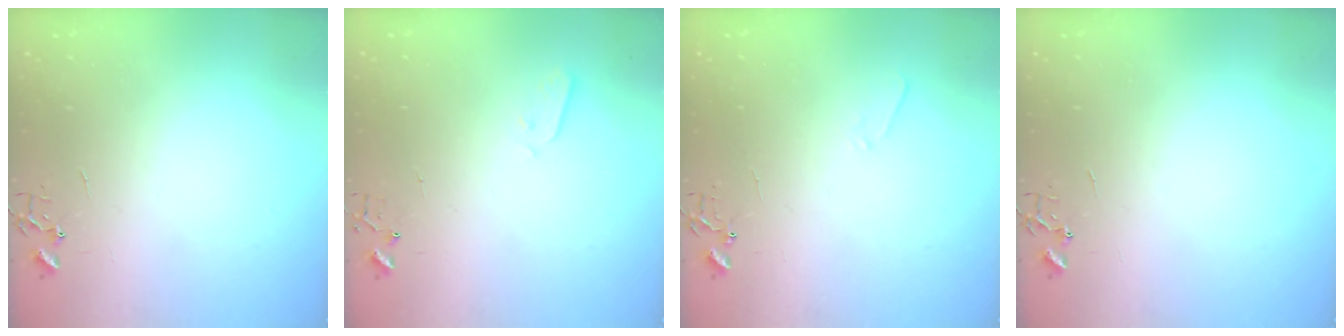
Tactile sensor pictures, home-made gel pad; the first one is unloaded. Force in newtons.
{"total": 2.1, "press": 2.0, "slide": 0.4}
{"total": 4.8, "press": 4.7, "slide": 0.7}
{"total": 0.0}